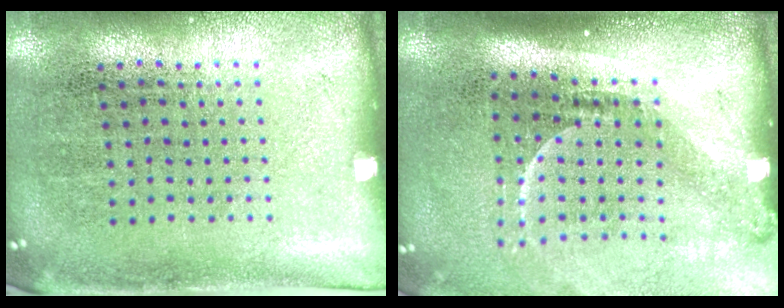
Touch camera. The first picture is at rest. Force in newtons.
{"total": 2.2, "press": 1.5, "slide": 1.6}